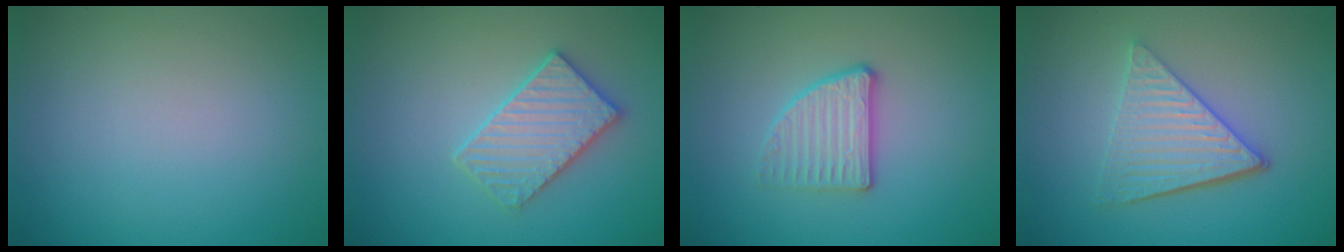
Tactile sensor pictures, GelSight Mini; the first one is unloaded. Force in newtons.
{"total": 3.4, "press": 3.4, "slide": 0.3}
{"total": 2.8, "press": 2.5, "slide": 1.2}
{"total": 4.9, "press": 3.7, "slide": 3.3}